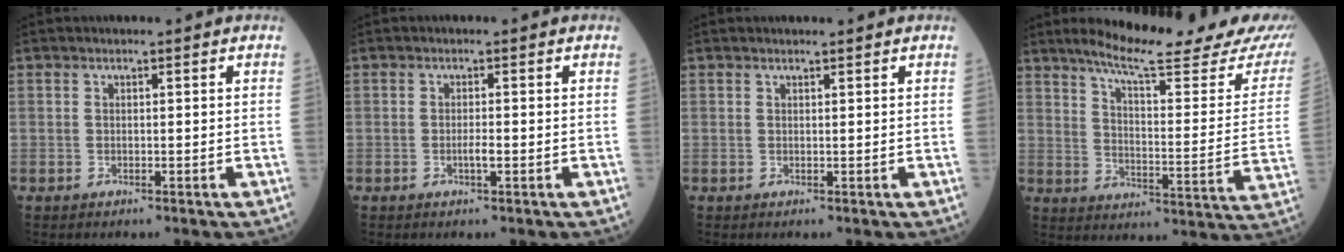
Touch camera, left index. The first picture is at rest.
{"total": 1.3, "force": [-0.5, 0.1, 1.2], "torque": [-0.025, -0.001, -0.006]}
{"total": 0.9, "force": [0.8, -0.1, 0.2], "torque": [-0.005, 0.004, 0.017]}
{"total": 22.5, "force": [19.6, 1.0, 11.0], "torque": [-0.148, -0.065, 0.252]}